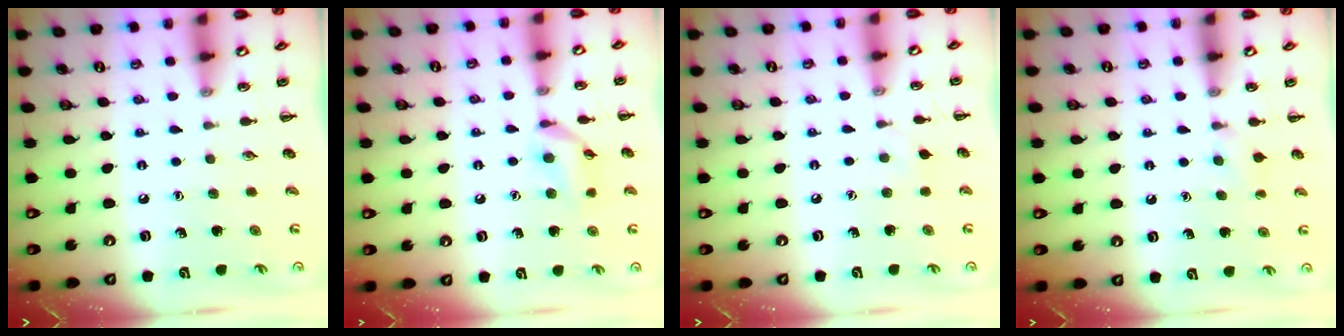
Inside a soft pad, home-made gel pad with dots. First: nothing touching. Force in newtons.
{"total": 10.0, "press": 9.9, "slide": 1.3}
{"total": 3.2, "press": 3.0, "slide": 1.3}
{"total": 5.7, "press": 5.3, "slide": 1.9}